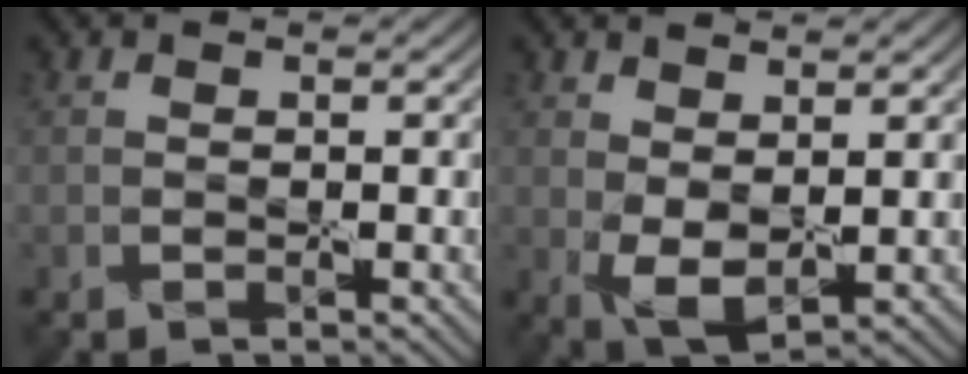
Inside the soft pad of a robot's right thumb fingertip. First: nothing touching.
{"total": 4.1, "force": [1.1, 2.1, 3.3], "torque": [-0.077, -0.007, 0.024]}